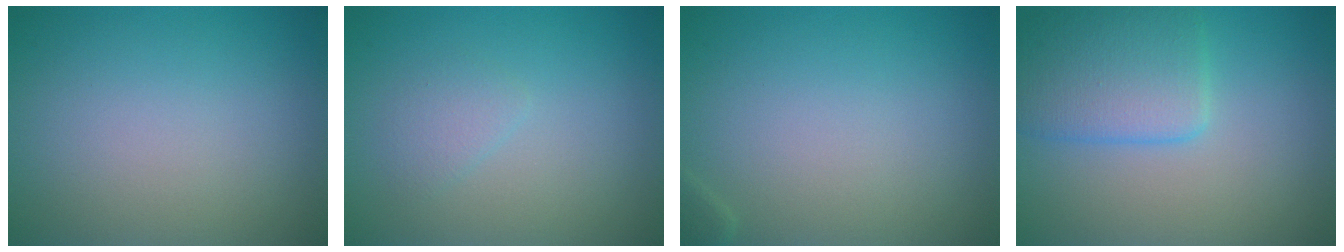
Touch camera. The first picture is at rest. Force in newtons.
{"total": 1.3, "press": 1.3, "slide": 0.1}
{"total": 0.6, "press": 0.6, "slide": 0.0}
{"total": 4.7, "press": 4.7, "slide": 0.2}